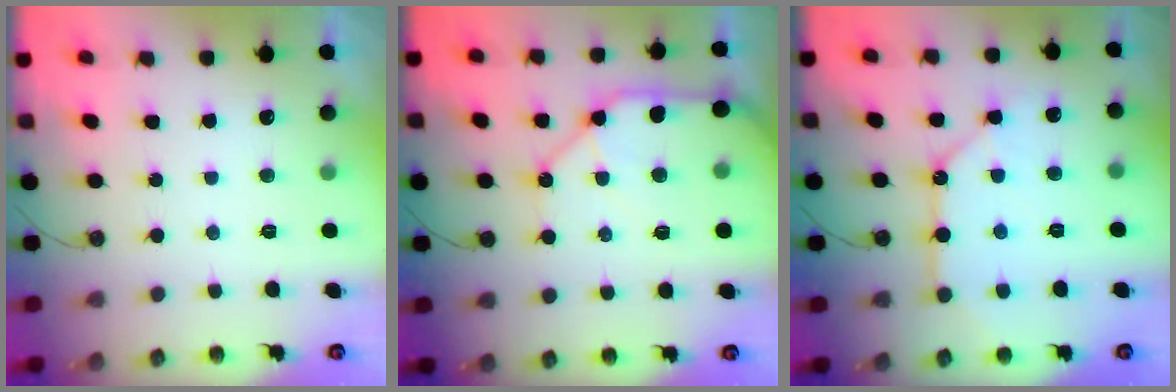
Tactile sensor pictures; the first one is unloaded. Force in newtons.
{"total": 13.8, "press": 13.7, "slide": 1.8}
{"total": 11.0, "press": 11.0, "slide": 0.1}